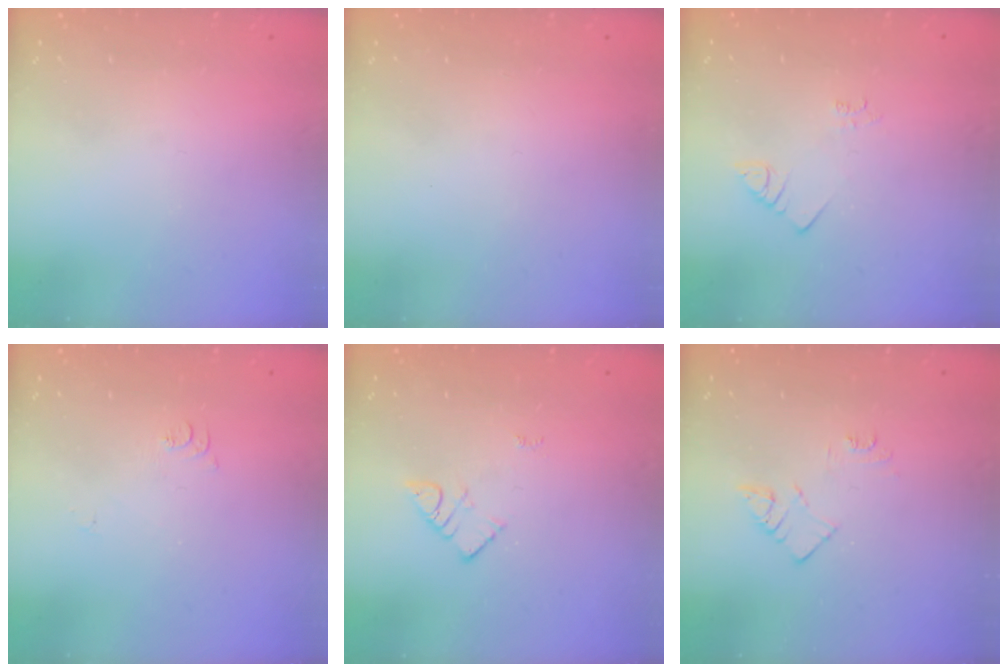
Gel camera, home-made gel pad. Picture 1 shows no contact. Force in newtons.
{"total": 1.5, "press": 1.5, "slide": 0.1}
{"total": 2.5, "press": 2.5, "slide": 0.5}
{"total": 5.2, "press": 5.1, "slide": 0.6}
{"total": 3.0, "press": 3.0, "slide": 0.2}
{"total": 5.5, "press": 5.4, "slide": 0.7}